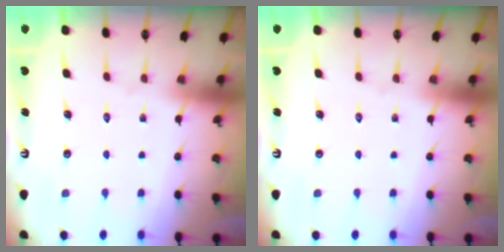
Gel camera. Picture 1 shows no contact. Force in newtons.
{"total": 0.0}